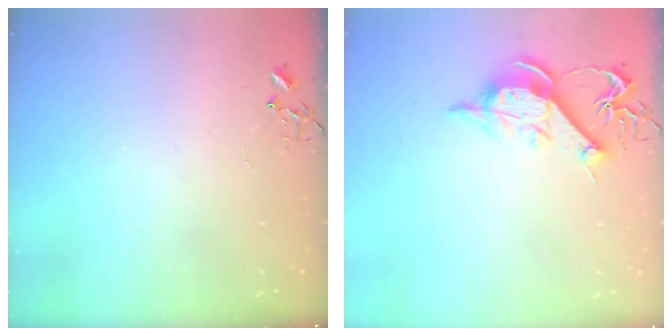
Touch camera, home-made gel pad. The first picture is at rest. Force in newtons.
{"total": 11.6, "press": 11.6, "slide": 0.9}